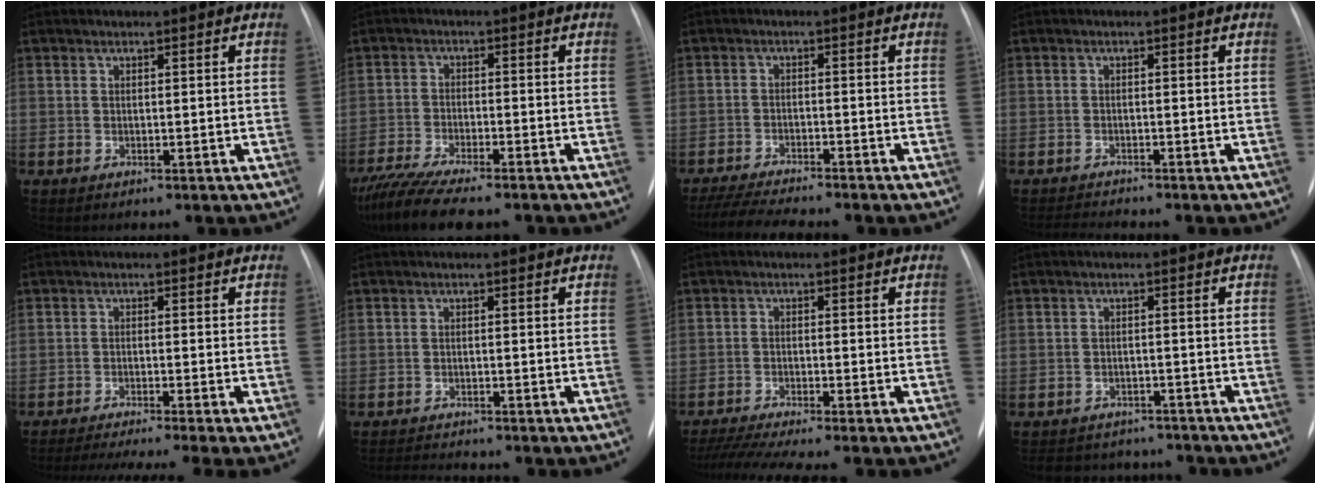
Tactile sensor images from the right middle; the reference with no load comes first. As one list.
[{"total": 12.2, "force": [-10.3, 1.7, 6.4], "torque": [-0.115, -0.020, -0.164]}, {"total": 9.2, "force": [-8.2, 0.2, 4.1], "torque": [-0.069, -0.018, -0.130]}, {"total": 3.0, "force": [-3.0, -0.3, 0.6], "torque": [-0.014, -0.014, -0.047]}, {"total": 12.4, "force": [-10.0, -0.3, 7.3], "torque": [-0.108, -0.022, -0.150]}, {"total": 3.6, "force": [-3.5, 0.0, 0.8], "torque": [-0.016, -0.012, -0.054]}, {"total": 8.9, "force": [-7.7, -0.8, 4.5], "torque": [-0.068, -0.019, -0.122]}, {"total": 9.7, "force": [-8.7, 4.1, 1.4], "torque": [-0.020, 0.018, -0.106]}]